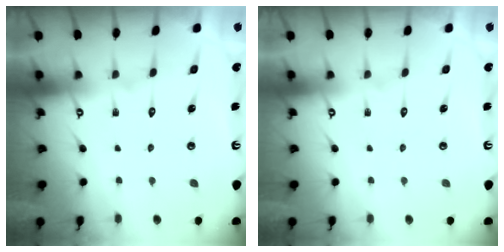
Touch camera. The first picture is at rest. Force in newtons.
{"total": 0.0}